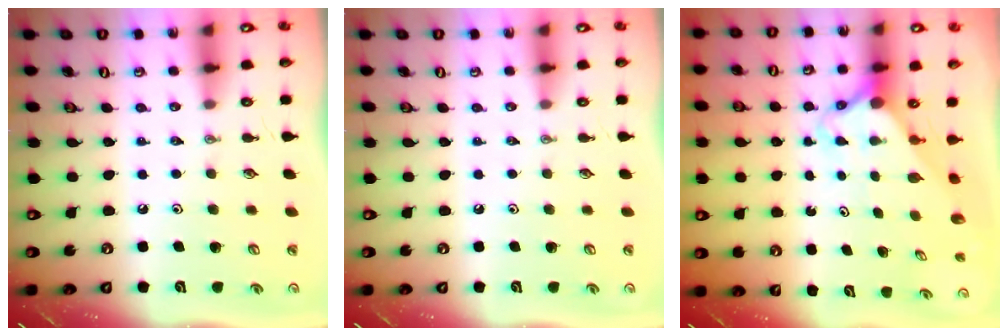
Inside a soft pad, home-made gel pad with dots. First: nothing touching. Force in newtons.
{"total": 0.0}
{"total": 3.0, "press": 3.0, "slide": 0.2}